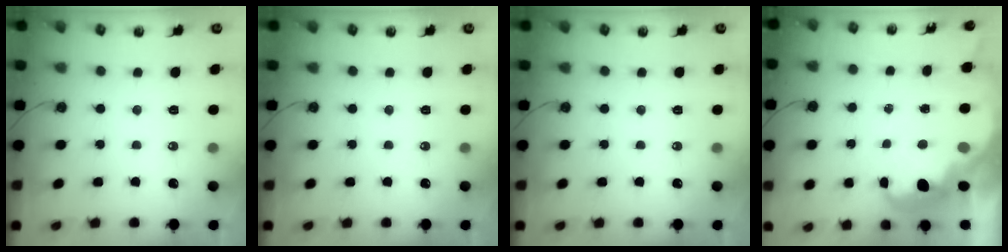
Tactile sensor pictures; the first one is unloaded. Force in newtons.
{"total": 0.0}
{"total": 0.0}
{"total": 5.3, "press": 5.3, "slide": 0.7}